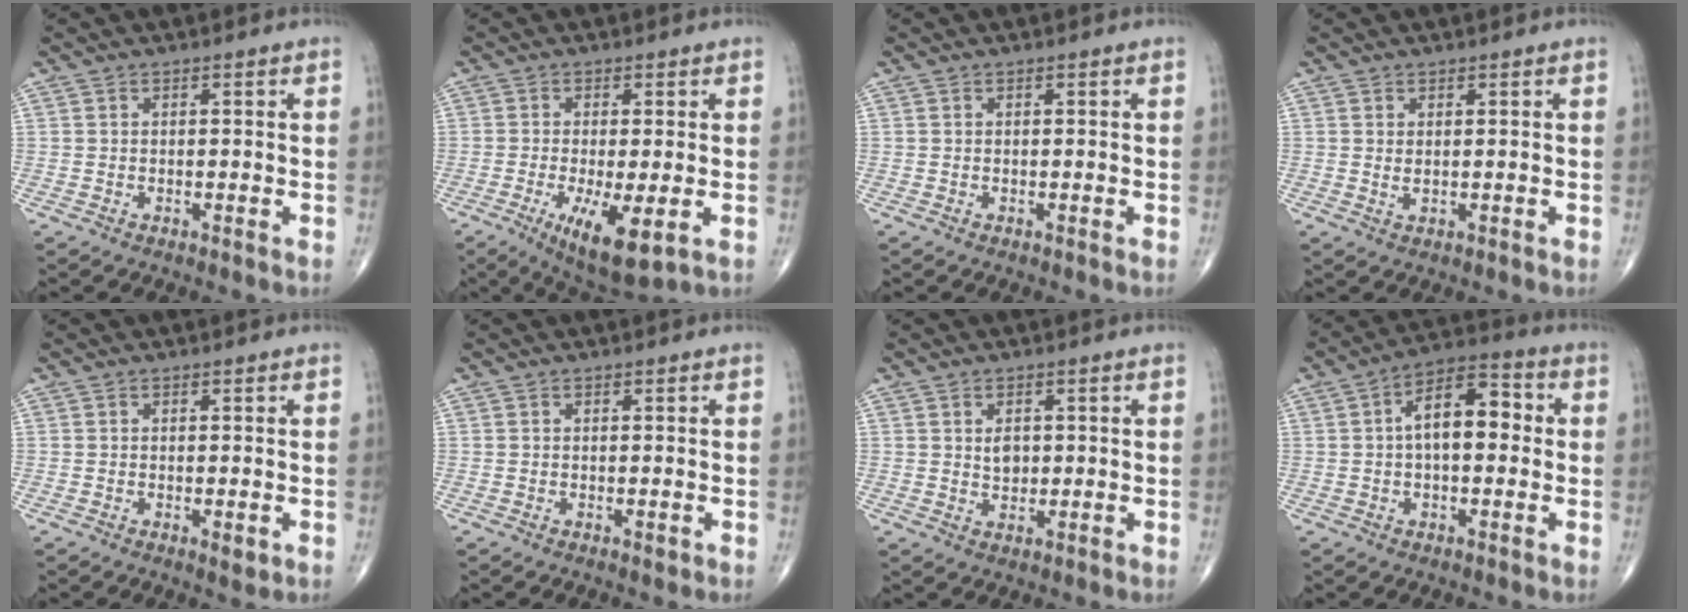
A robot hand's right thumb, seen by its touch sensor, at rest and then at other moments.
{"total": 9.9, "force": [-3.1, 2.8, 9.0], "torque": [-0.152, -0.022, -0.044]}
{"total": 0.0}
{"total": 1.1, "force": [0.3, 0.5, 0.9], "torque": [-0.017, -0.002, 0.010]}
{"total": 1.6, "force": [-0.4, 0.6, 1.4], "torque": [-0.017, -0.004, -0.004]}
{"total": 0.7, "force": [-0.2, 0.4, 0.5], "torque": [-0.002, -0.001, -0.003]}
{"total": 3.0, "force": [0.6, 2.1, 2.0], "torque": [-0.022, -0.004, 0.012]}
{"total": 11.1, "force": [1.1, 5.8, 9.4], "torque": [-0.138, 0.034, 0.007]}